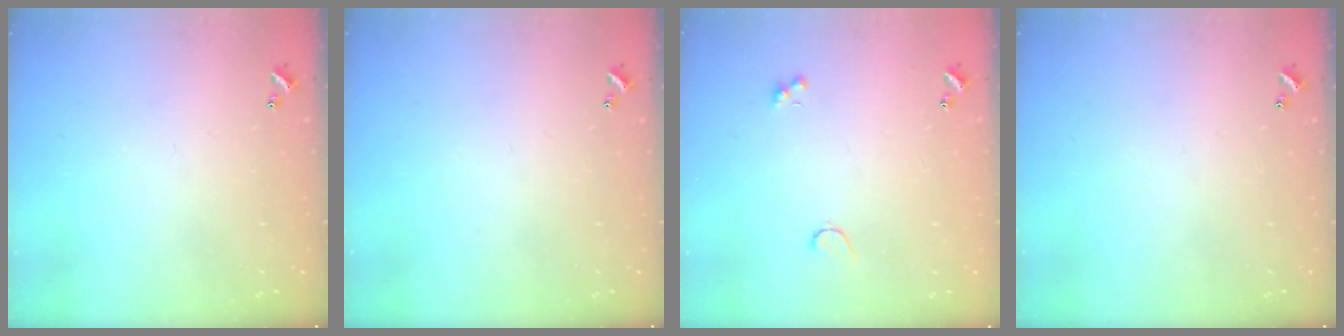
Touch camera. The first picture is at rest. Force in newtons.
{"total": 0.0}
{"total": 1.3, "press": 1.0, "slide": 0.8}
{"total": 0.0}